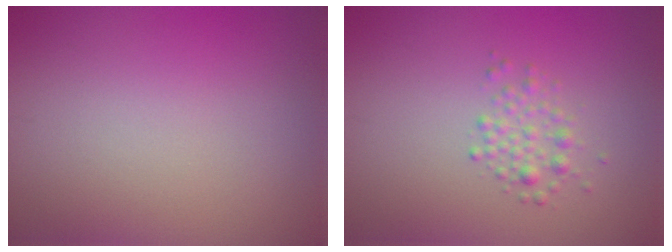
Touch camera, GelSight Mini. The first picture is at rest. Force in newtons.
{"total": 1.8, "press": 1.8, "slide": 0.1}